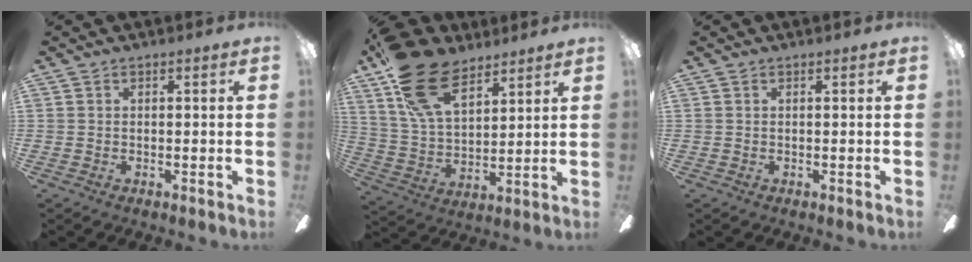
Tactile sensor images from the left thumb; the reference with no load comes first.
{"total": 19.5, "force": [11.6, 10.5, 11.7], "torque": [-0.226, -0.039, 0.217]}
{"total": 0.0}